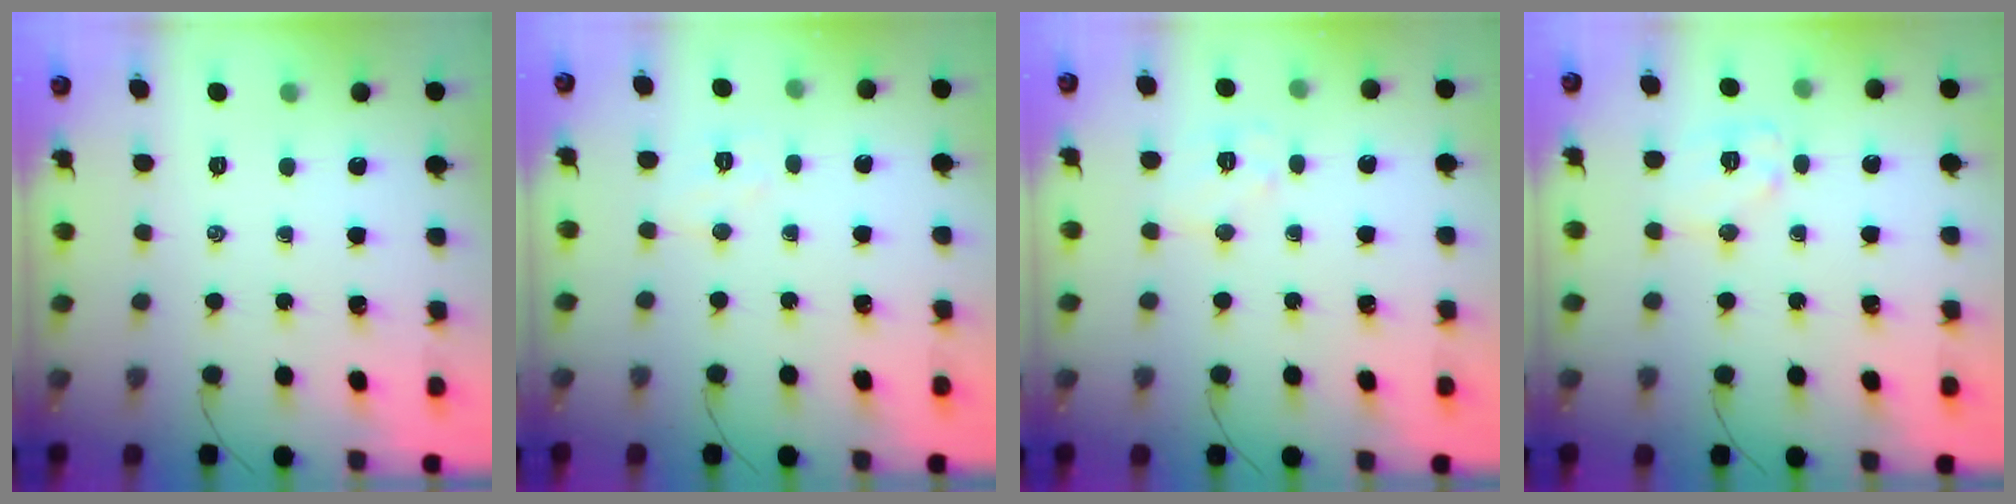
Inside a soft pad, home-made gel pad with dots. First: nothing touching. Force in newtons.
{"total": 5.9, "press": 5.8, "slide": 1.1}
{"total": 7.1, "press": 7.1, "slide": 1.0}
{"total": 8.8, "press": 8.7, "slide": 0.5}